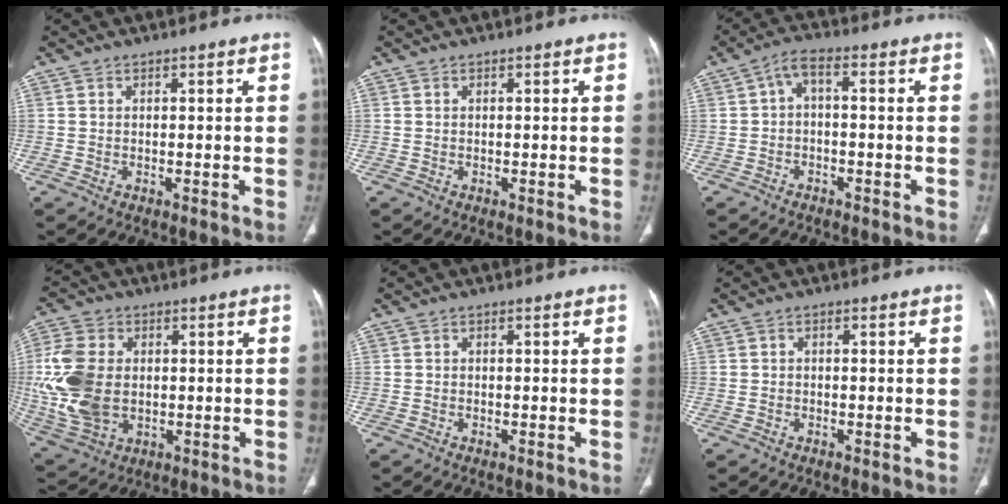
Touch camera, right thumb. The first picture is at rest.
{"total": 0.0}
{"total": 3.7, "force": [-0.7, 1.7, 3.2], "torque": [-0.055, 0.025, -0.021]}
{"total": 15.6, "force": [0.1, 10.8, 11.2], "torque": [-0.247, -0.003, 0.014]}
{"total": 0.0}
{"total": 0.5, "force": [-0.2, 0.3, 0.4], "torque": [-0.004, 0.002, -0.009]}